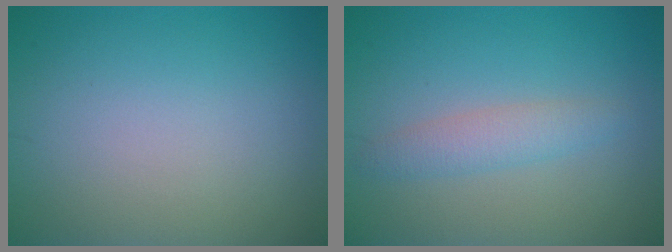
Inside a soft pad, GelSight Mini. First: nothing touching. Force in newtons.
{"total": 2.1, "press": 2.1, "slide": 0.1}